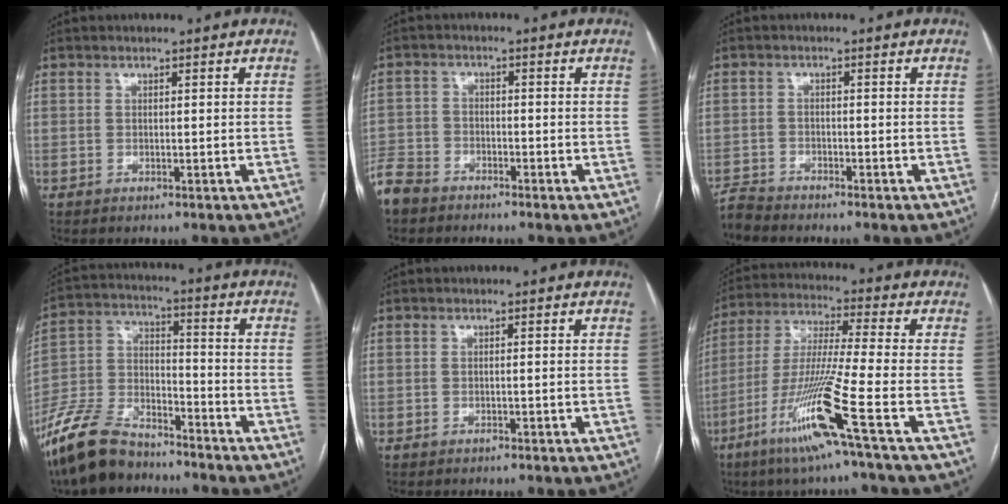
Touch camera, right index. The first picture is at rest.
{"total": 5.3, "force": [-4.4, 2.7, 0.9], "torque": [-0.018, -0.004, -0.093]}
{"total": 3.0, "force": [-3.0, -0.1, -0.2], "torque": [0.005, -0.016, -0.057]}
{"total": 13.3, "force": [-11.0, 4.7, 5.8], "torque": [-0.128, -0.005, -0.212]}
{"total": 0.0}
{"total": 14.7, "force": [-7.1, -2.0, 12.8], "torque": [-0.259, -0.032, -0.138]}